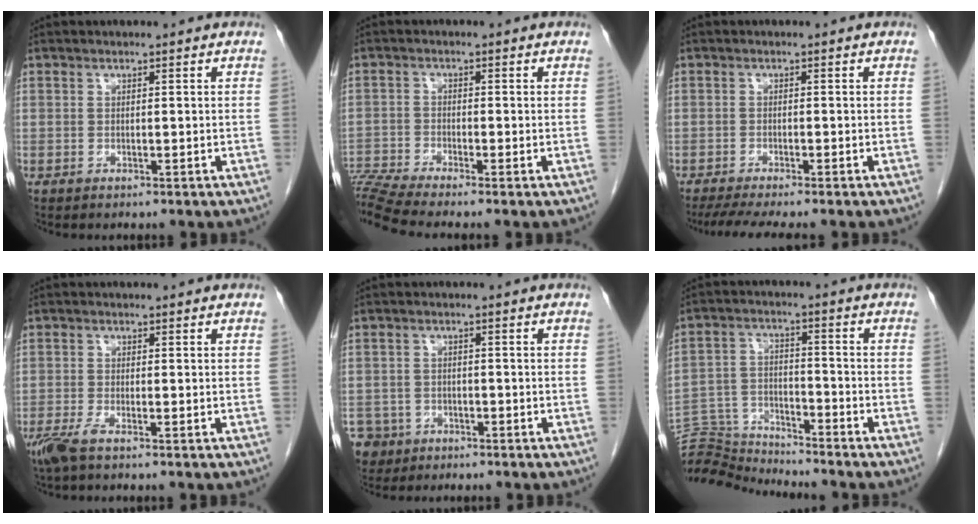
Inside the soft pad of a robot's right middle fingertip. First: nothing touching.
{"total": 7.0, "force": [-6.3, -1.7, 2.6], "torque": [-0.058, -0.008, -0.118]}
{"total": 6.0, "force": [-5.0, -0.3, 3.3], "torque": [-0.047, -0.016, -0.081]}
{"total": 2.6, "force": [-1.7, 0.4, 1.9], "torque": [-0.044, -0.007, -0.036]}
{"total": 6.4, "force": [-4.1, 4.9, 0.7], "torque": [-0.026, 0.002, -0.069]}
{"total": 10.8, "force": [-10.8, -0.3, -0.1], "torque": [-0.001, 0.021, -0.201]}